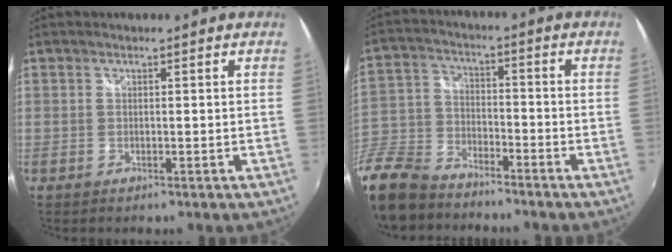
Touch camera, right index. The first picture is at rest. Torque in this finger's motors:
{"motor_torque": [-1.06, -1.08, -1.05, -0.21]}